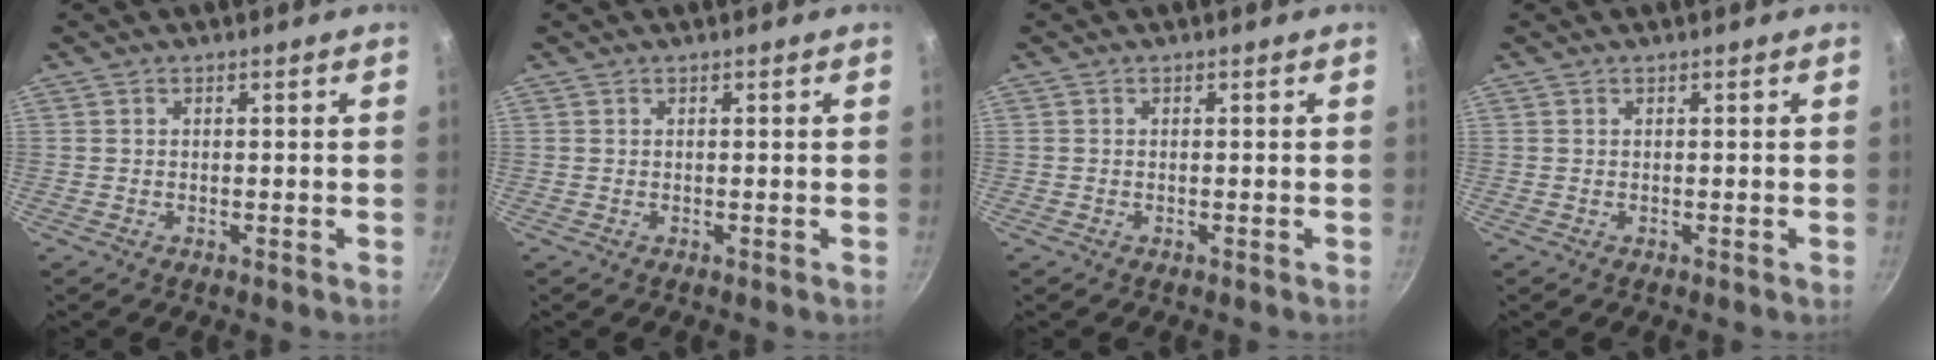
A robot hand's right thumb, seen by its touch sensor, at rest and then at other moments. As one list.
[{"total": 0.0}, {"total": 0.0}, {"total": 0.0}]